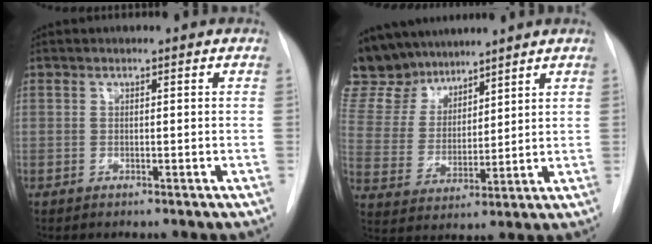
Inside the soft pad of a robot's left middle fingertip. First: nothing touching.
{"total": 13.1, "force": [11.8, 5.1, 2.6], "torque": [-0.064, 0.020, 0.239]}